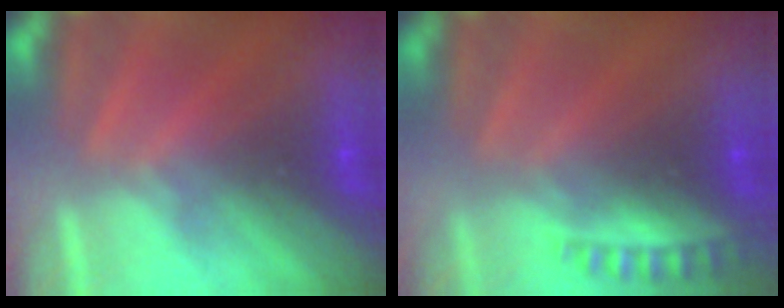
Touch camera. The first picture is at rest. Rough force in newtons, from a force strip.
{"total": 2.6}